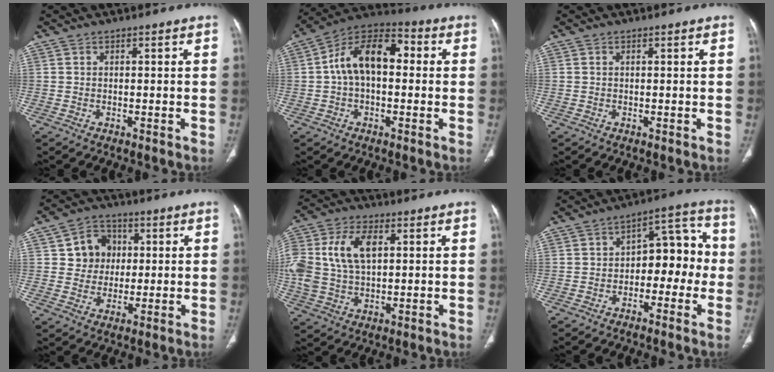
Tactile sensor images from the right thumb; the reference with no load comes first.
{"total": 13.8, "force": [1.2, 8.2, 11.0], "torque": [-0.175, 0.042, 0.006]}
{"total": 0.0}
{"total": 8.1, "force": [1.8, 7.3, 2.9], "torque": [-0.005, 0.002, 0.027]}
{"total": 15.4, "force": [3.3, 9.6, 11.7], "torque": [-0.263, 0.006, 0.063]}
{"total": 10.5, "force": [-1.6, 6.5, 8.1], "torque": [-0.064, 0.050, -0.034]}